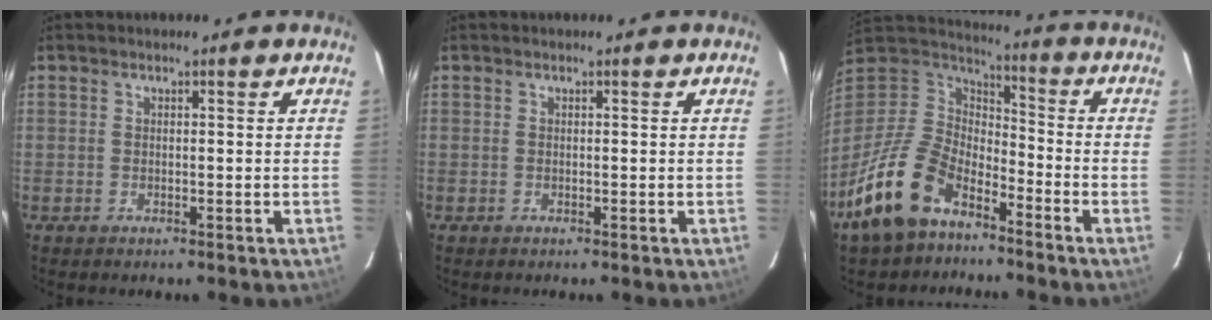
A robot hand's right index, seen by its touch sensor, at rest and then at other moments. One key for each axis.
{"total": 0.0}
{"total": 17.8, "fx": -10.5, "fy": 9.6, "fz": 10.7, "tx": -0.242, "ty": -0.002, "tz": -0.195}